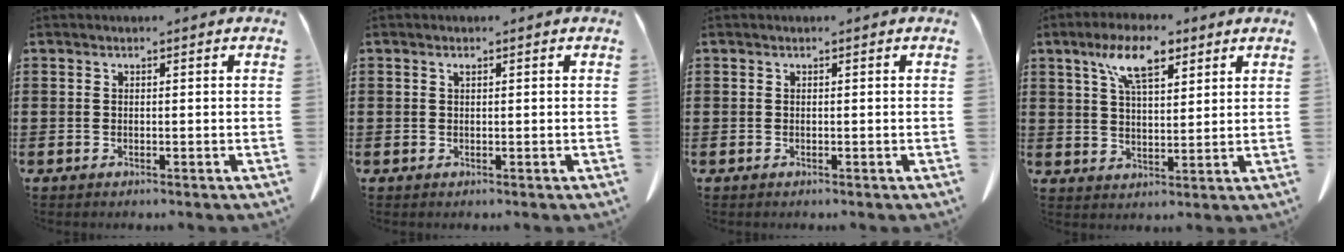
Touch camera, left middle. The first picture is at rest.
{"total": 0.6, "force": [0.3, 0.2, 0.5], "torque": [-0.011, -0.001, 0.007]}
{"total": 0.0}
{"total": 9.0, "force": [5.6, 3.4, 6.2], "torque": [-0.128, -0.002, 0.098]}